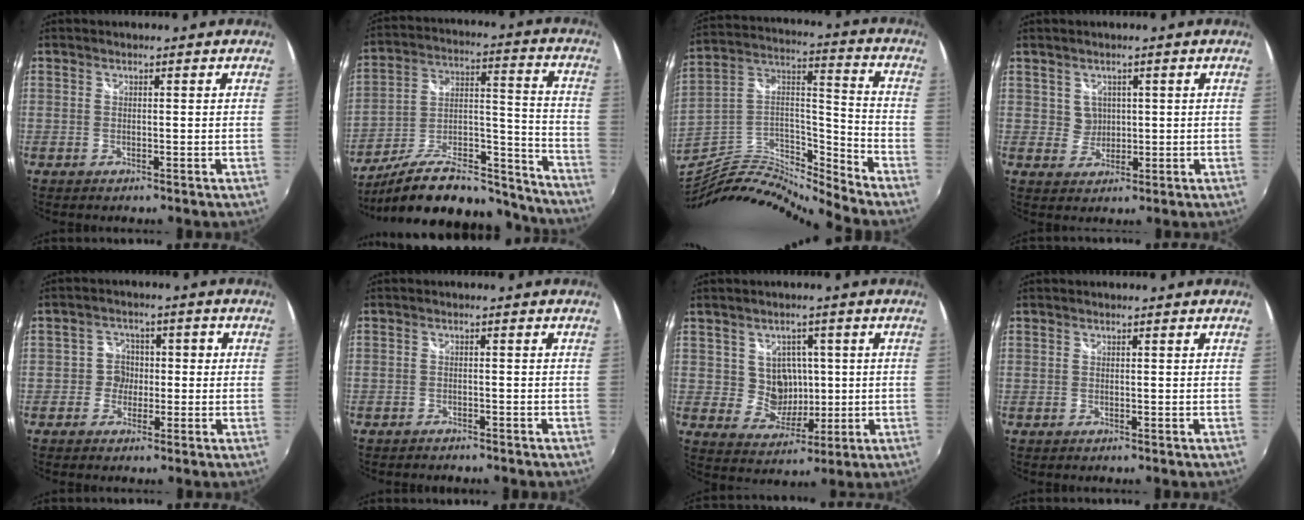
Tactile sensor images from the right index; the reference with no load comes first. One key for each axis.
{"total": 24.9, "fx": -20.2, "fy": 8.3, "fz": 12.0, "tx": -0.194, "ty": 0.023, "tz": -0.291}
{"total": 15.1, "fx": -14.6, "fy": -0.3, "fz": 3.8, "tx": -0.073, "ty": 0.021, "tz": -0.288}
{"total": 2.8, "fx": 1.0, "fy": 2.7, "fz": 0.2, "tx": 0.002, "ty": 0.006, "tz": 0.018}
{"total": 4.4, "fx": -1.2, "fy": 4.2, "fz": 0.7, "tx": -0.002, "ty": 0.015, "tz": -0.028}
{"total": 2.6, "fx": -2.4, "fy": 0.8, "fz": 0.6, "tx": -0.023, "ty": -0.003, "tz": -0.037}
{"total": 6.9, "fx": 0.9, "fy": 6.5, "fz": 2.3, "tx": -0.045, "ty": 0.007, "tz": 0.026}
{"total": 0.0}